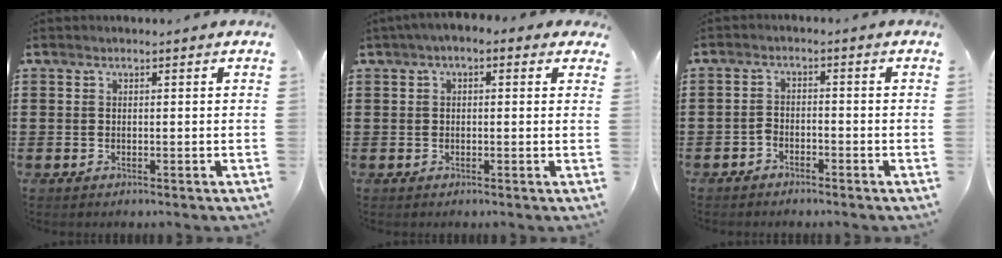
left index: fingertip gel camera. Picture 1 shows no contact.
{"total": 1.8, "force": [0.0, 1.0, 1.5], "torque": [-0.030, 0.008, -0.003]}
{"total": 2.2, "force": [-2.1, 0.8, 0.3], "torque": [-0.014, 0.004, -0.044]}